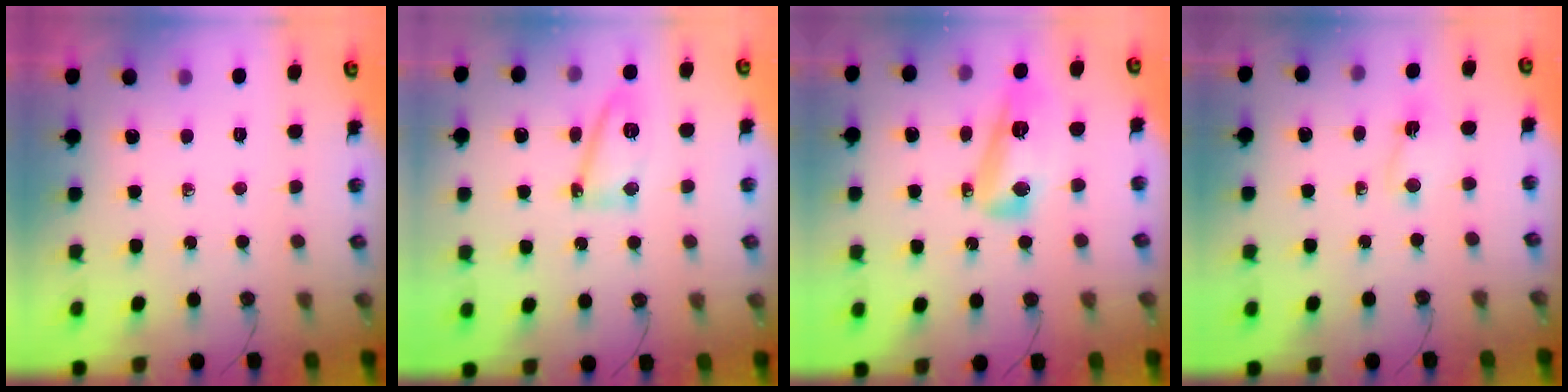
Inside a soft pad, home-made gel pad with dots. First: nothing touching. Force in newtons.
{"total": 9.8, "press": 9.7, "slide": 1.2}
{"total": 12.6, "press": 12.3, "slide": 3.0}
{"total": 11.3, "press": 2.7, "slide": 10.9}